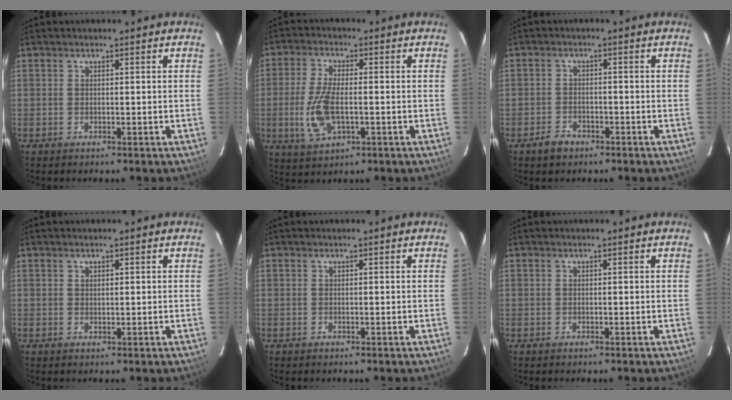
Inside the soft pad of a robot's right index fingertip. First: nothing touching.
{"total": 9.4, "force": [-1.8, 4.2, 8.2], "torque": [-0.180, -0.005, -0.033]}
{"total": 3.4, "force": [-2.3, 2.1, 1.2], "torque": [-0.029, 0.007, -0.035]}
{"total": 0.6, "force": [0.5, 0.3, 0.3], "torque": [-0.005, 0.001, 0.010]}
{"total": 0.0}
{"total": 0.0}